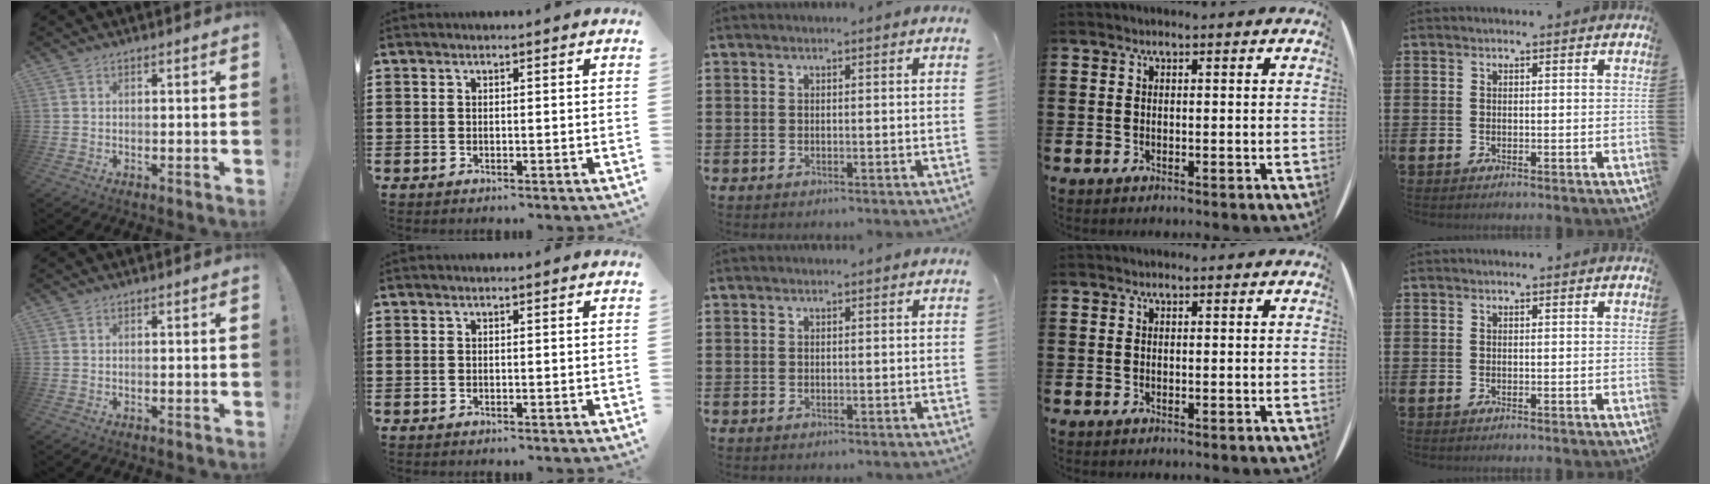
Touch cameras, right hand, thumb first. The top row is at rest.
{}